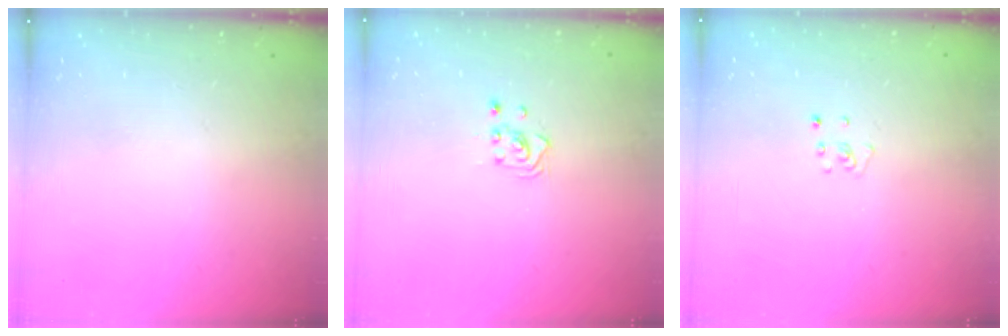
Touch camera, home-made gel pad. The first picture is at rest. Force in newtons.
{"total": 2.8, "press": 2.8, "slide": 0.3}
{"total": 2.2, "press": 2.2, "slide": 0.2}